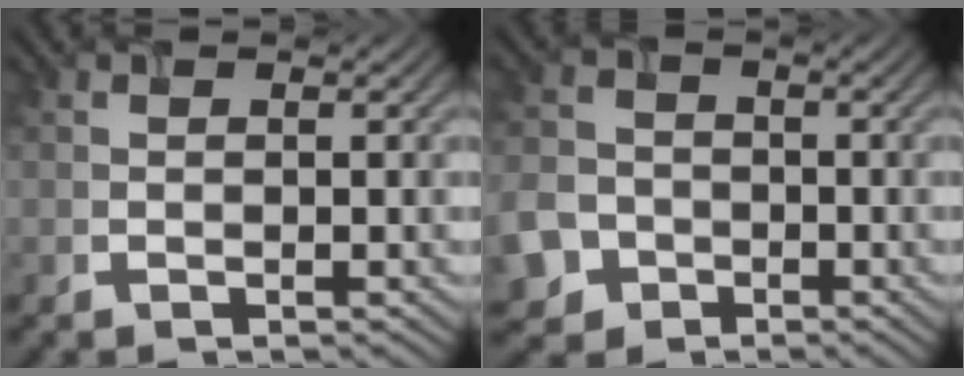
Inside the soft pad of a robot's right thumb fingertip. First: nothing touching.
{"total": 6.7, "force": [-3.0, 5.5, 2.5], "torque": [-0.071, -0.018, -0.075]}